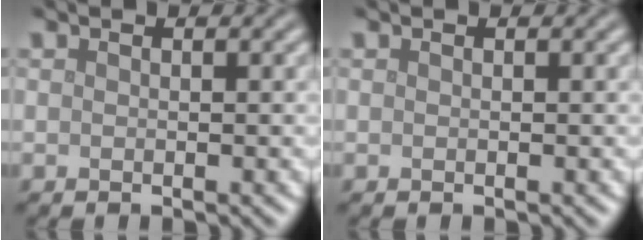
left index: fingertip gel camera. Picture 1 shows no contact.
{"total": 0.0}